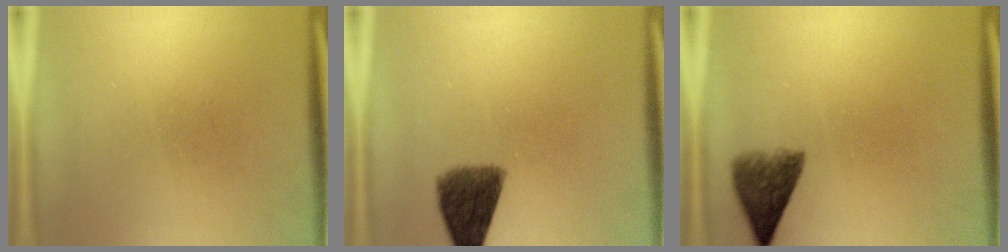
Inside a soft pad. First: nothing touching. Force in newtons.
{"total": 7.6}
{"total": 5.5}